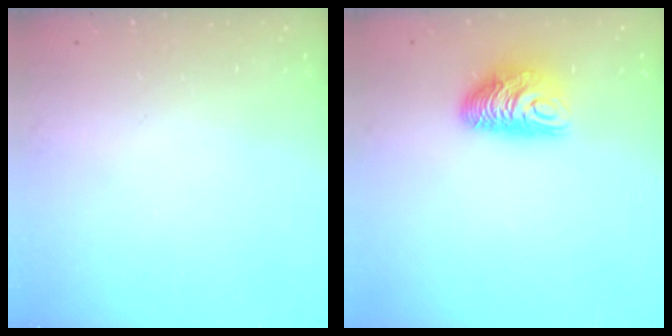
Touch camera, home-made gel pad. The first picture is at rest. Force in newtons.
{"total": 9.8, "press": 9.8, "slide": 0.5}